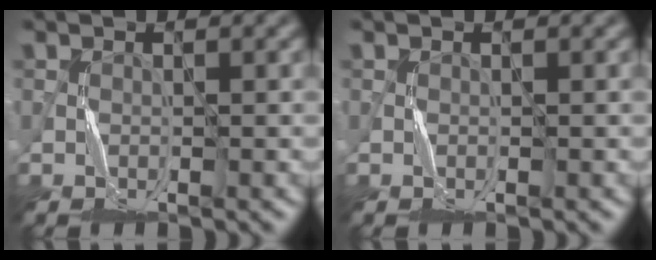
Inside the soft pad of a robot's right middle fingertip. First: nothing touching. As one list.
[{"total": 0.0}]